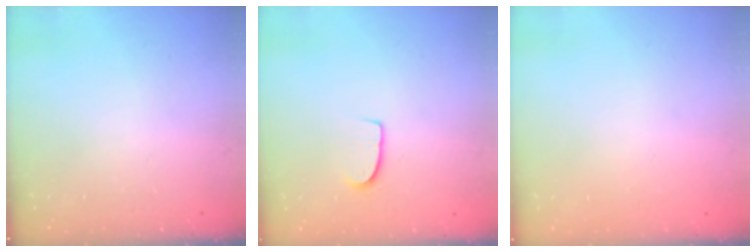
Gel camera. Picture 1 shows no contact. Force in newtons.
{"total": 7.1, "press": 7.1, "slide": 0.5}
{"total": 0.0}